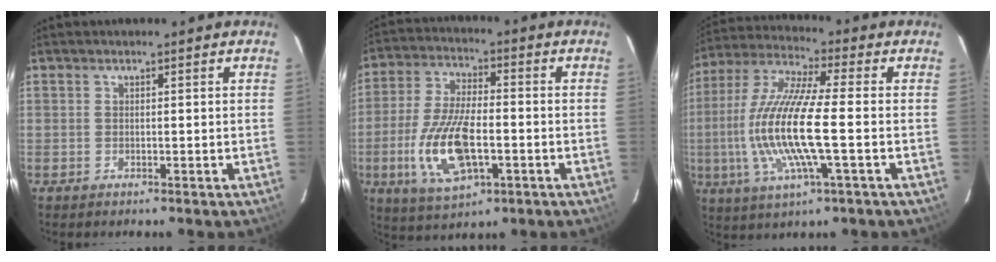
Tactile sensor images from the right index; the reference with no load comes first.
{"total": 14.5, "force": [-4.0, 6.0, 12.6], "torque": [-0.267, -0.008, -0.069]}
{"total": 16.3, "force": [-2.5, 2.2, 16.0], "torque": [-0.319, -0.006, -0.049]}